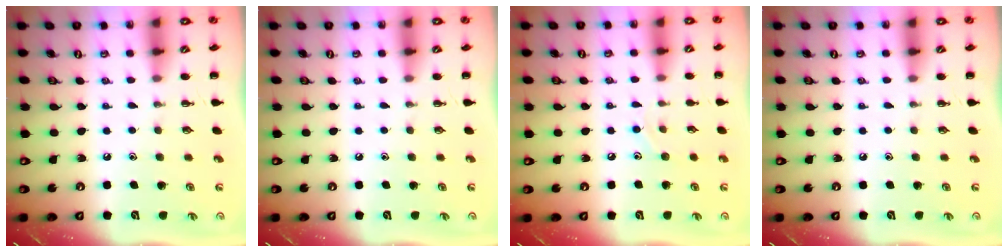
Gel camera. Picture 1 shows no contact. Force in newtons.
{"total": 0.0}
{"total": 6.5, "press": 6.3, "slide": 1.8}
{"total": 0.0}